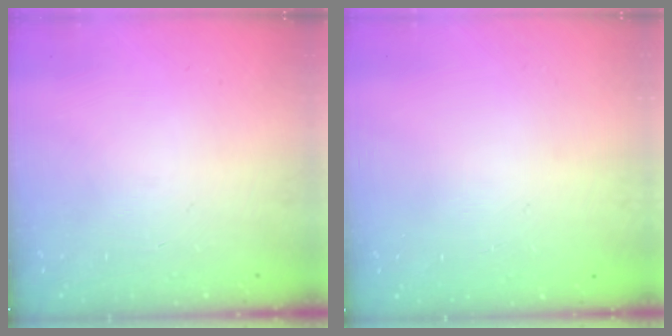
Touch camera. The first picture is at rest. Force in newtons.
{"total": 0.0}